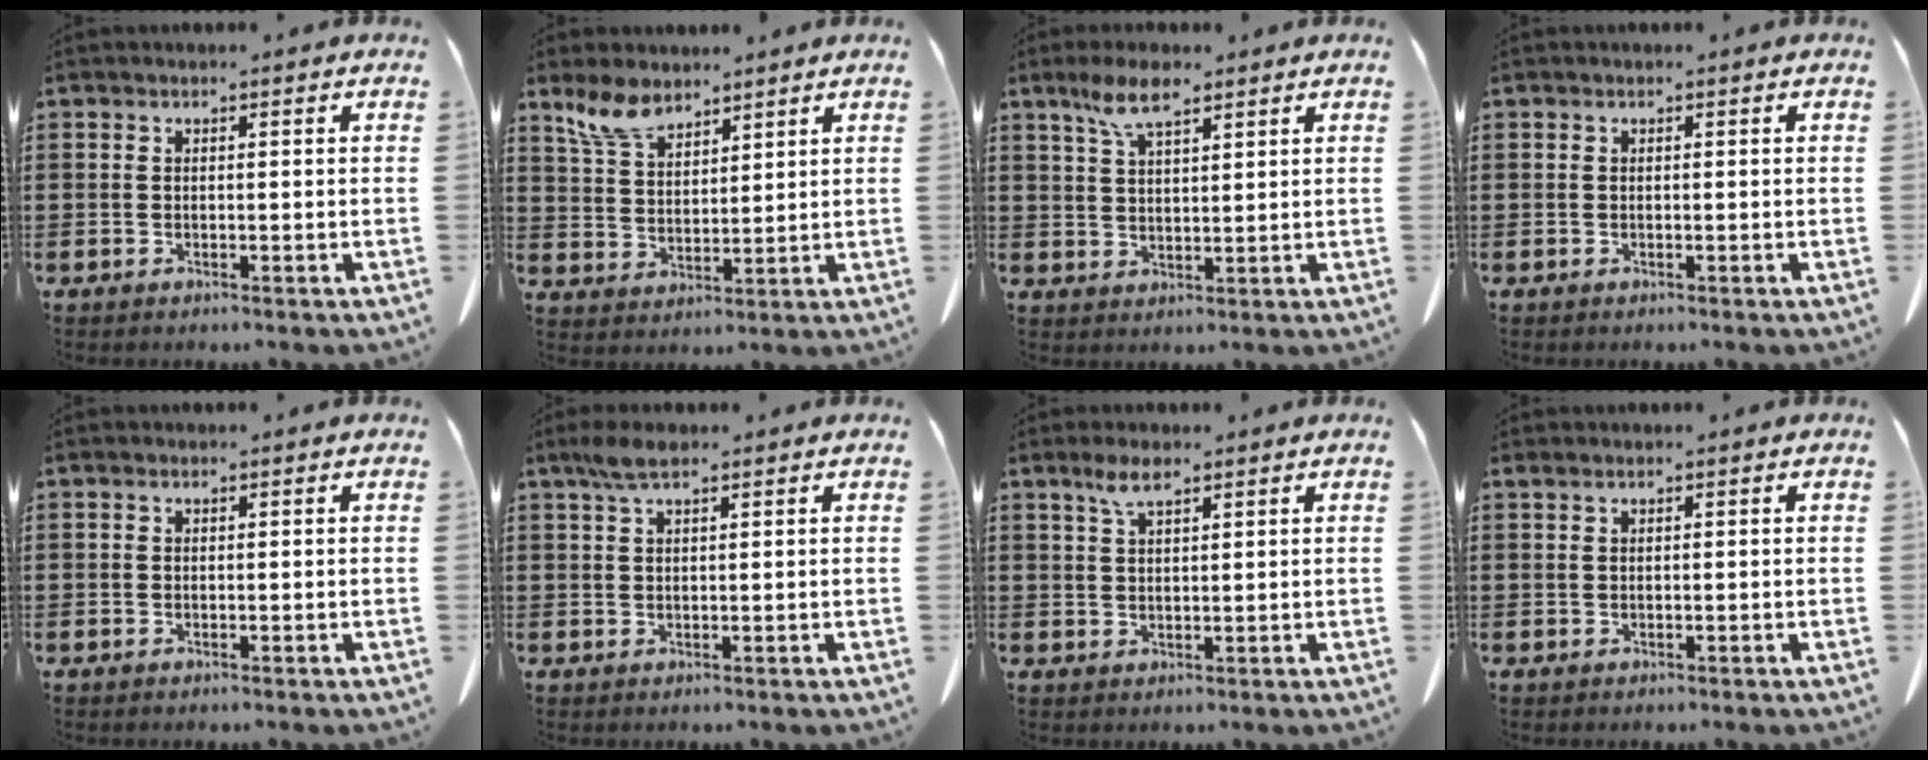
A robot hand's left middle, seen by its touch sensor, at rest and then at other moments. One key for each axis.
{"total": 6.8, "fx": 5.4, "fy": 2.9, "fz": 2.9, "tx": -0.075, "ty": -0.007, "tz": 0.103}
{"total": 5.8, "fx": 3.7, "fy": 2.1, "fz": 4.0, "tx": -0.087, "ty": 0.002, "tz": 0.068}
{"total": 0.0}
{"total": 0.0}
{"total": 3.5, "fx": 2.1, "fy": 1.0, "fz": 2.6, "tx": -0.058, "ty": 0.003, "tz": 0.038}
{"total": 3.5, "fx": 2.3, "fy": 1.1, "fz": 2.5, "tx": -0.054, "ty": 0.003, "tz": 0.042}
{"total": 0.6, "fx": 0.4, "fy": 0.1, "fz": 0.3, "tx": -0.009, "ty": -0.001, "tz": 0.009}